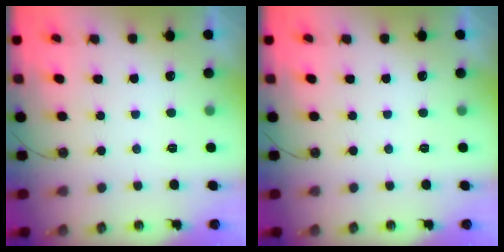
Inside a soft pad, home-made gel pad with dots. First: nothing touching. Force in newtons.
{"total": 0.0}